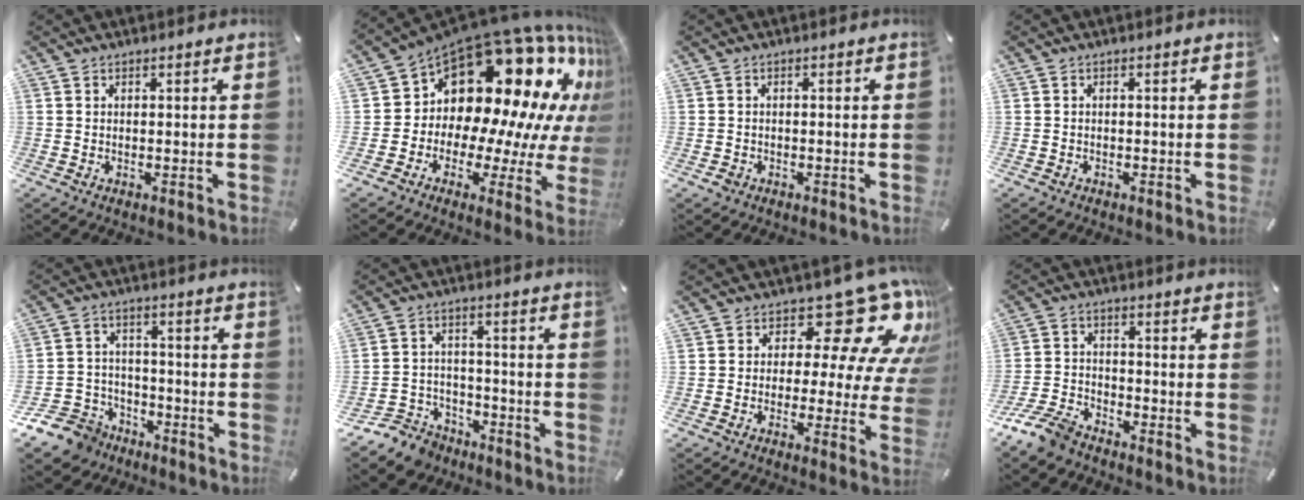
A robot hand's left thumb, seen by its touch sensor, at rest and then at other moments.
{"total": 22.2, "force": [12.3, 12.5, 13.6], "torque": [-0.196, -0.144, 0.227]}
{"total": 1.3, "force": [-0.7, 1.0, 0.3], "torque": [-0.005, 0.004, -0.015]}
{"total": 0.5, "force": [-0.4, 0.3, 0.0], "torque": [0.000, 0.003, -0.010]}
{"total": 11.3, "force": [-7.6, 7.9, 2.8], "torque": [-0.063, 0.054, -0.135]}
{"total": 9.5, "force": [-7.3, 5.7, 2.1], "torque": [-0.039, 0.048, -0.135]}
{"total": 18.4, "force": [10.1, 8.6, 12.7], "torque": [-0.164, -0.077, 0.164]}
{"total": 9.0, "force": [-7.7, 3.4, 3.2], "torque": [-0.071, 0.033, -0.148]}